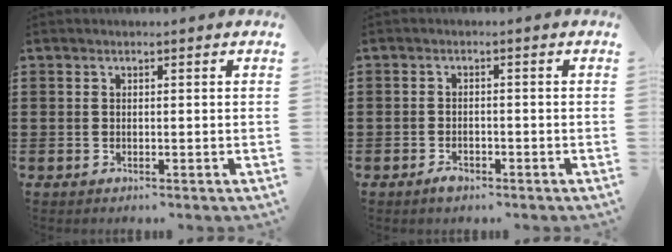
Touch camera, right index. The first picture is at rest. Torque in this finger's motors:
{"motor_torque": [0.16, 0.15, 0.12, 0.03]}